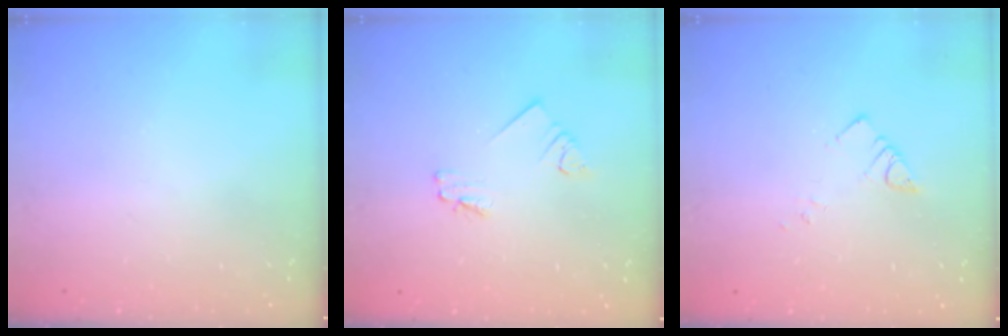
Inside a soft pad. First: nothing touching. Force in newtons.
{"total": 1.6, "press": 1.5, "slide": 0.2}
{"total": 2.5, "press": 2.5, "slide": 0.3}